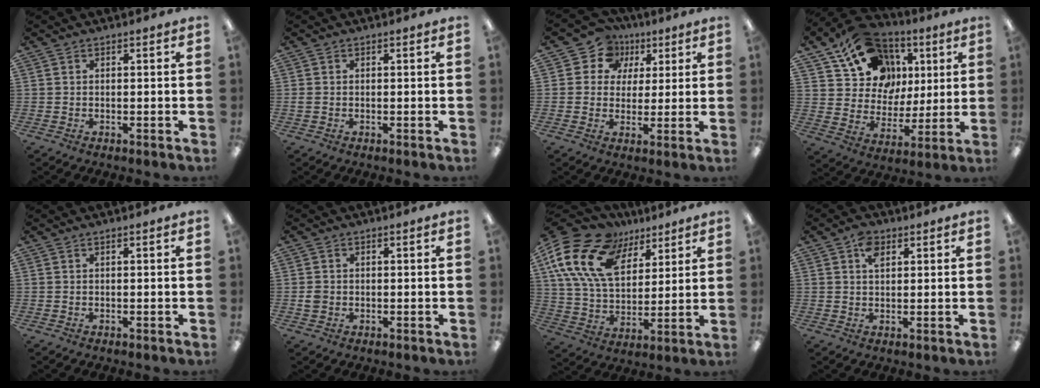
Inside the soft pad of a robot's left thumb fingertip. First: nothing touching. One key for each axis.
{"total": 0.9, "fx": -0.1, "fy": 0.7, "fz": 0.6, "tx": -0.010, "ty": 0.002, "tz": -0.003}
{"total": 8.9, "fx": 3.9, "fy": 7.8, "fz": 1.7, "tx": -0.039, "ty": -0.017, "tz": 0.073}
{"total": 16.1, "fx": 8.8, "fy": 11.9, "fz": 6.3, "tx": -0.116, "ty": -0.045, "tz": 0.166}
{"total": 0.0}
{"total": 2.2, "fx": -0.3, "fy": 2.0, "fz": 0.8, "tx": -0.007, "ty": 0.001, "tz": -0.009}
{"total": 20.0, "fx": 10.4, "fy": 12.5, "fz": 11.7, "tx": -0.259, "ty": -0.044, "tz": 0.189}
{"total": 4.4, "fx": 2.1, "fy": 2.8, "fz": 2.8, "tx": -0.045, "ty": -0.003, "tz": 0.035}